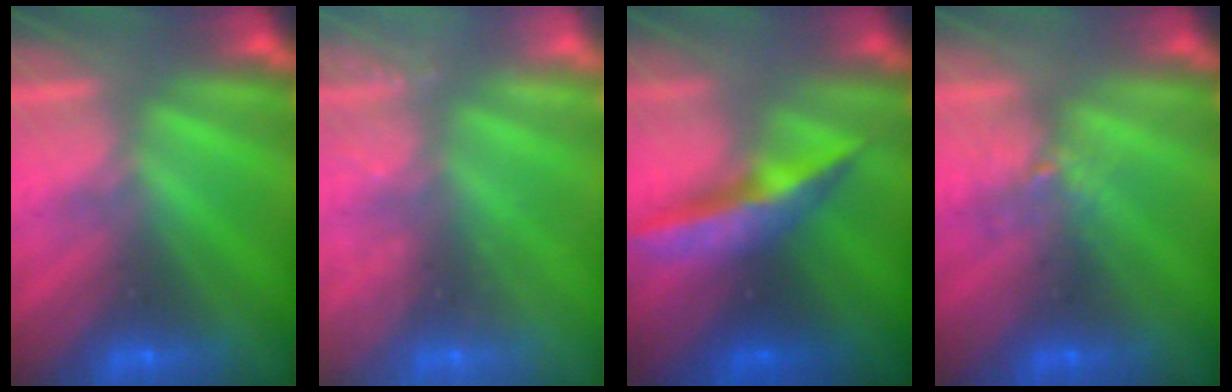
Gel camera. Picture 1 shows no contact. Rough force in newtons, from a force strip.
{"total": 2.4}
{"total": 6.4}
{"total": 2.1}